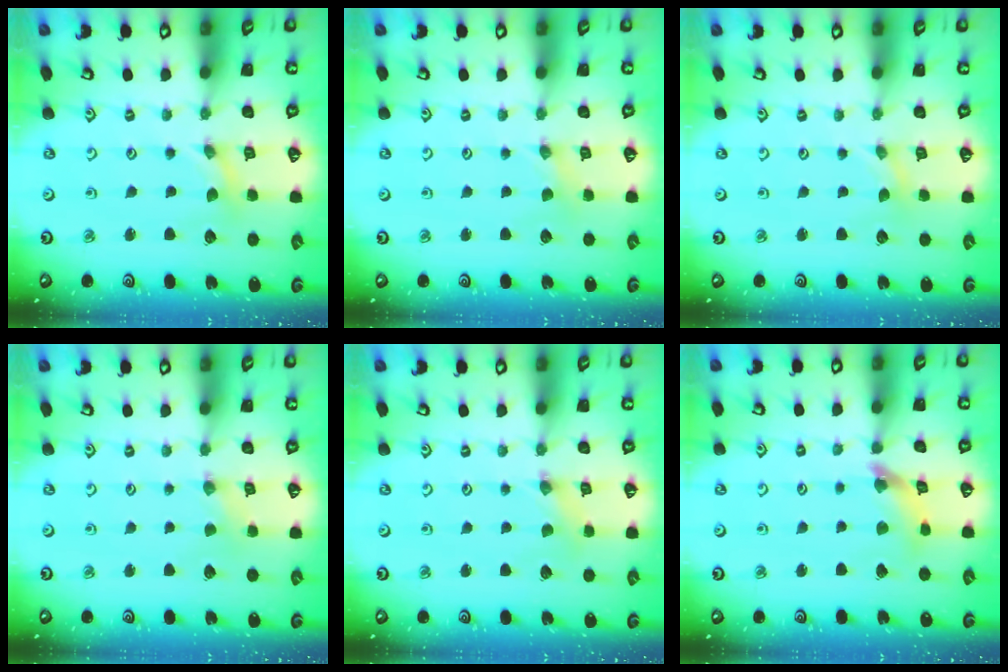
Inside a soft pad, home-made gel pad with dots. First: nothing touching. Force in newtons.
{"total": 0.8, "press": 0.8, "slide": 0.2}
{"total": 0.0}
{"total": 1.2, "press": 1.1, "slide": 0.3}
{"total": 0.8, "press": 0.8, "slide": 0.0}
{"total": 7.2, "press": 7.2, "slide": 0.7}